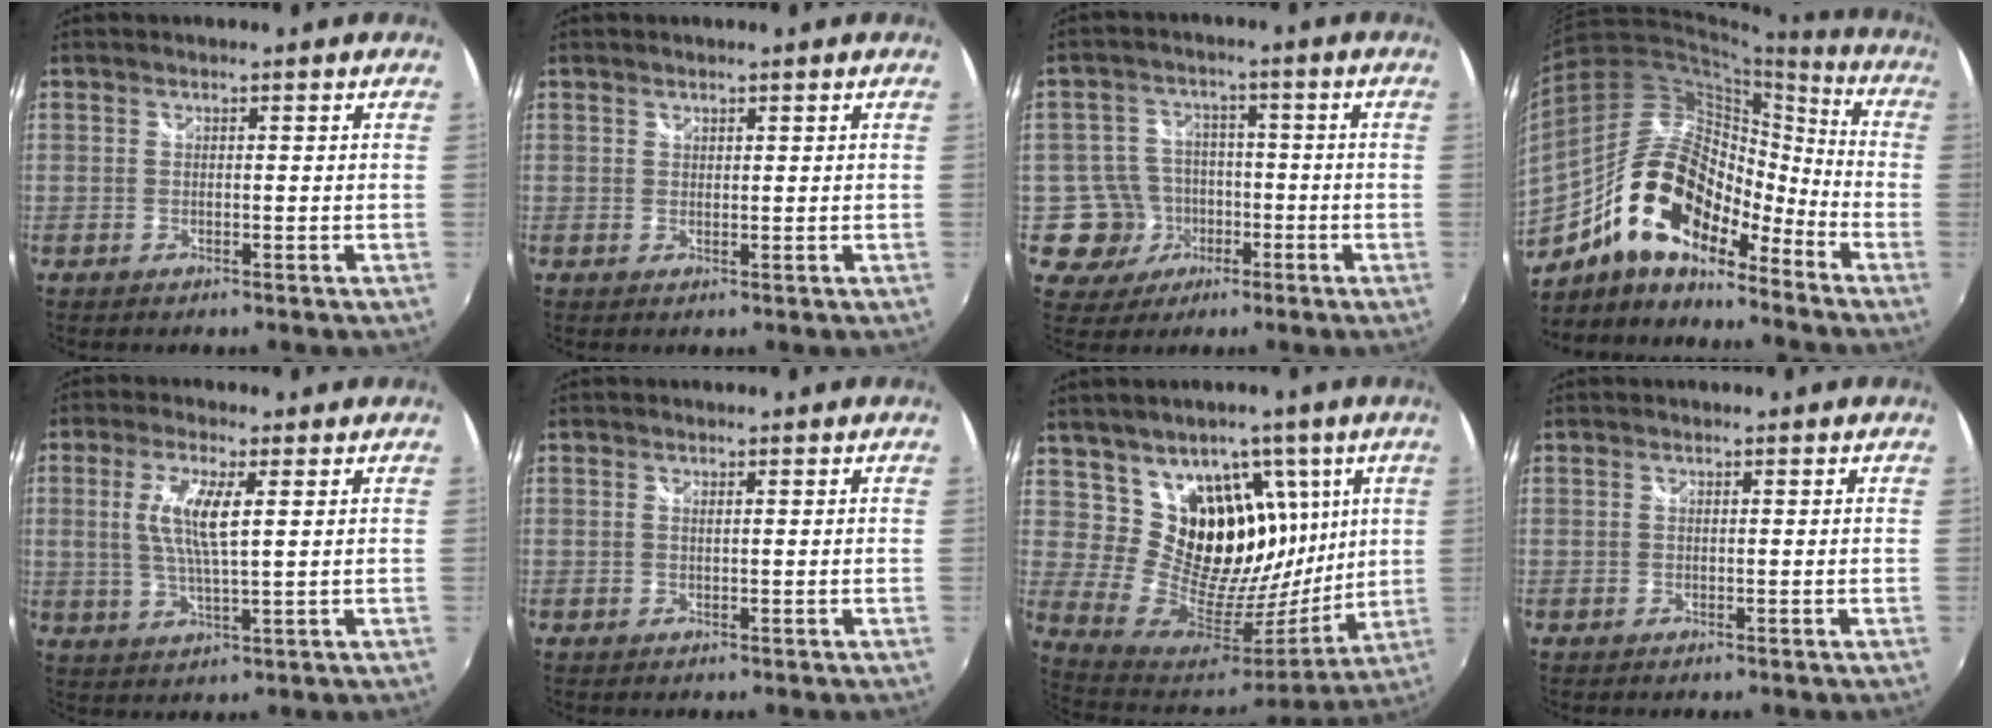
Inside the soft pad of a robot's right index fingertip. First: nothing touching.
{"total": 0.7, "force": [0.6, 0.3, 0.0], "torque": [0.001, 0.001, 0.011]}
{"total": 8.8, "force": [-2.8, 8.3, 0.8], "torque": [-0.039, 0.017, -0.036]}
{"total": 18.0, "force": [-12.3, 8.0, 10.5], "torque": [-0.194, 0.007, -0.228]}
{"total": 7.6, "force": [1.6, 1.3, 7.3], "torque": [-0.148, -0.002, 0.032]}
{"total": 3.1, "force": [2.4, 0.0, 2.0], "torque": [-0.037, -0.007, 0.038]}
{"total": 19.3, "force": [8.4, 14.6, 9.4], "torque": [-0.149, -0.015, 0.161]}
{"total": 0.0}